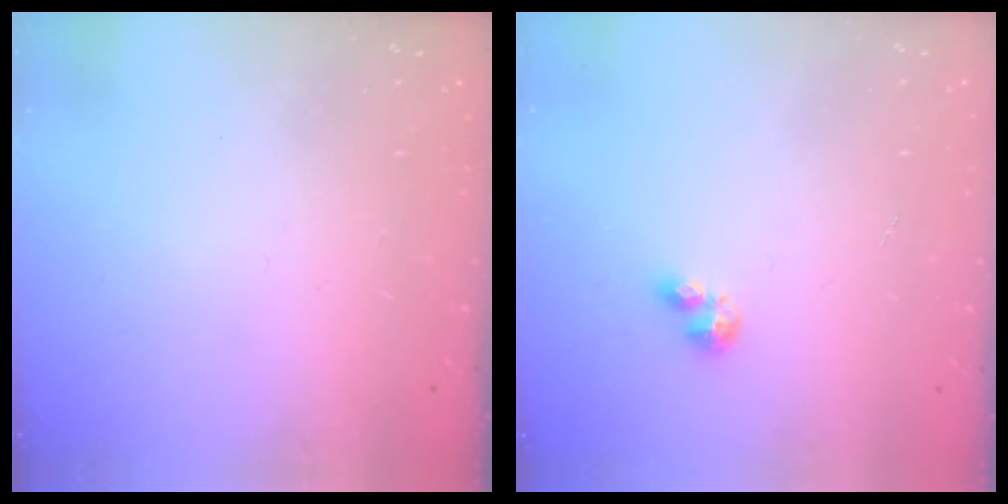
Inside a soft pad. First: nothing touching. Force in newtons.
{"total": 3.4, "press": 3.4, "slide": 0.3}